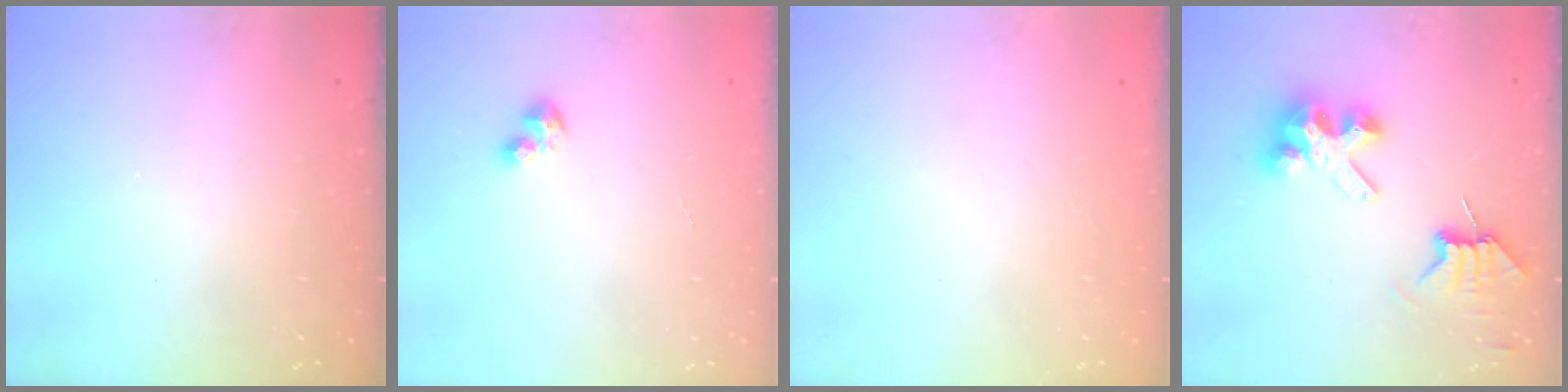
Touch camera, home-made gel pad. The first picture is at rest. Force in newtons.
{"total": 3.2, "press": 3.2, "slide": 0.4}
{"total": 0.0}
{"total": 7.3, "press": 7.3, "slide": 0.6}